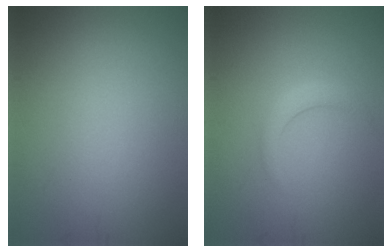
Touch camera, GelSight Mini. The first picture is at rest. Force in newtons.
{"total": 1.4, "press": 1.4, "slide": 0.0}